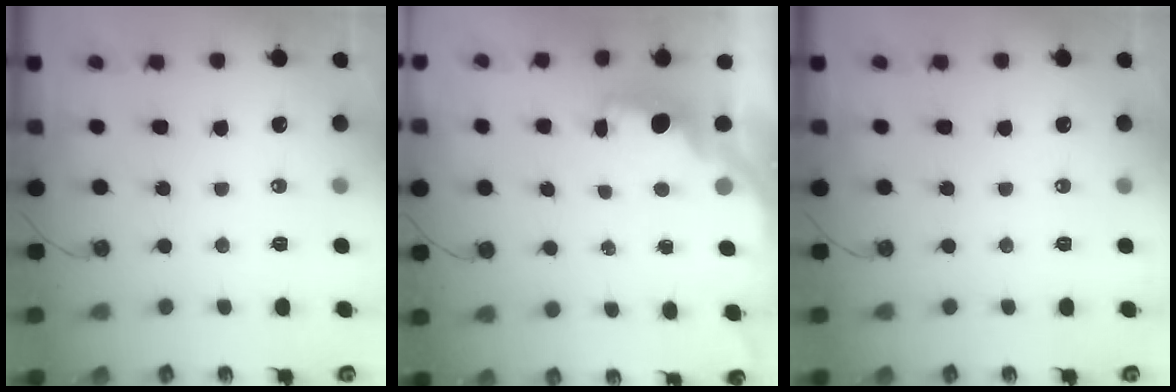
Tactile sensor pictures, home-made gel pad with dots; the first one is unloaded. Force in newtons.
{"total": 2.0, "press": 1.9, "slide": 0.7}
{"total": 0.0}